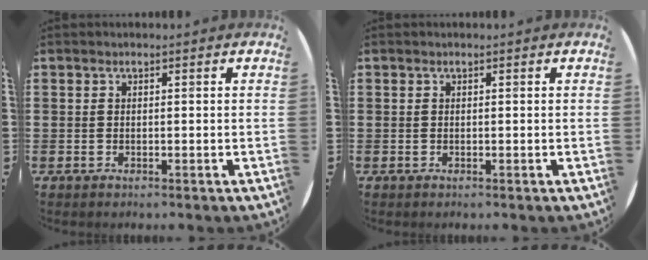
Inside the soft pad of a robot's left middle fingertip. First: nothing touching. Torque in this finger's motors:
{"motor_torque": [-0.20, -0.09, 0.01, 0.00]}